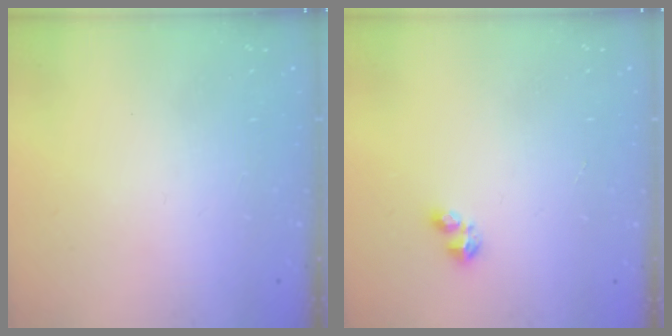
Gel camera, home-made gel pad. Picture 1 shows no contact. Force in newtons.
{"total": 3.3, "press": 3.2, "slide": 0.7}